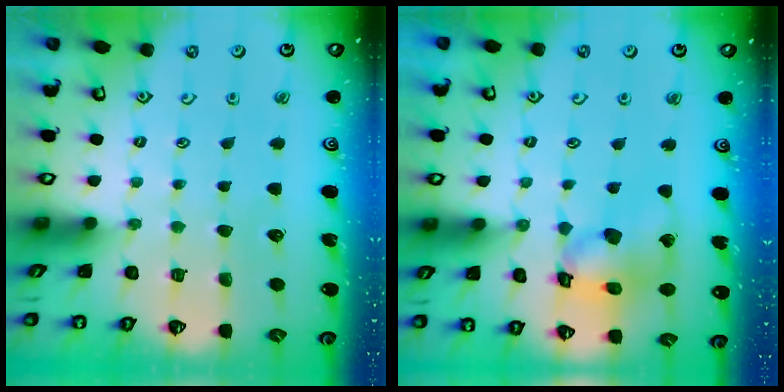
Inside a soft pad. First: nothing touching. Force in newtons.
{"total": 13.6, "press": 13.4, "slide": 1.9}